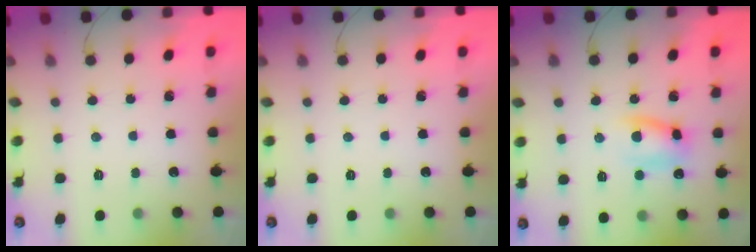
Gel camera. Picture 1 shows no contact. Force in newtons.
{"total": 0.0}
{"total": 9.4, "press": 9.3, "slide": 1.3}